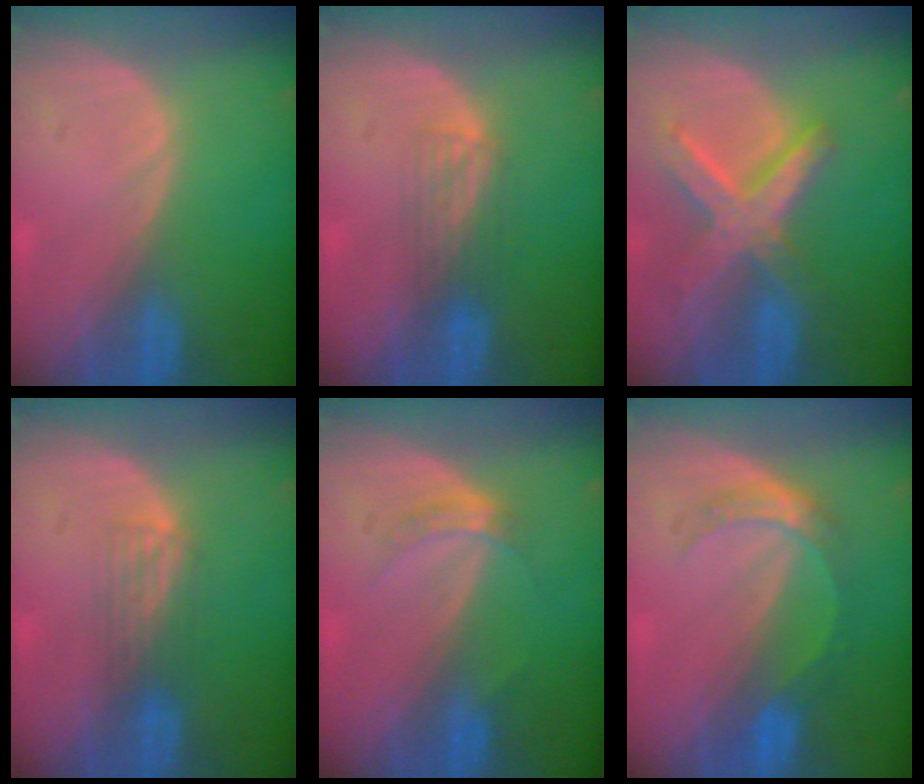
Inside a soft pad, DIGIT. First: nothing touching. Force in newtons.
{"total": 2.9, "press": 2.6, "slide": 1.2}
{"total": 8.4, "press": 7.2, "slide": 4.4}
{"total": 2.9, "press": 2.6, "slide": 1.2}
{"total": 2.8, "press": 2.5, "slide": 1.3}
{"total": 5.1, "press": 4.7, "slide": 2.1}